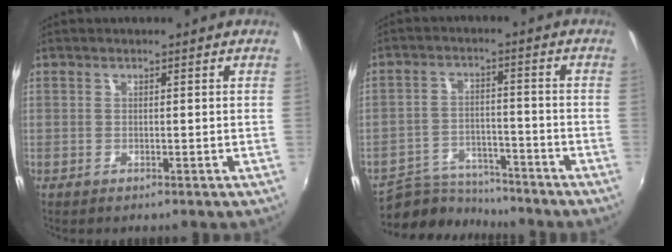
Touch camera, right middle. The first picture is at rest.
{"total": 8.7, "force": [-8.1, 2.8, 1.2], "torque": [-0.042, 0.010, -0.132]}